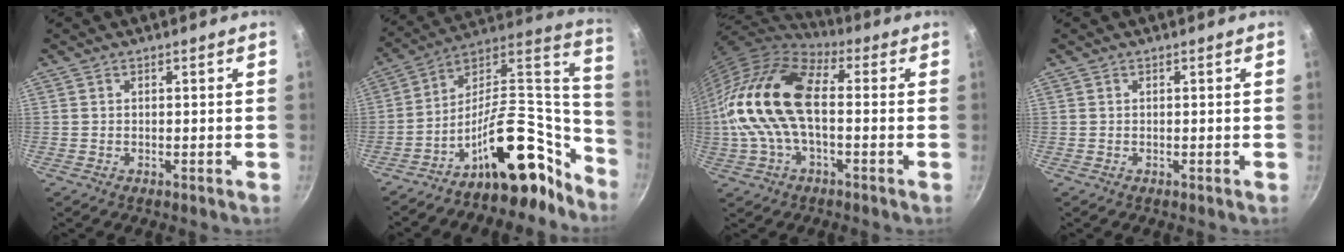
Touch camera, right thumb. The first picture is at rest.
{"total": 25.3, "force": [-14.4, 13.3, 16.1], "torque": [-0.175, 0.122, -0.228]}
{"total": 18.9, "force": [-0.1, 9.9, 16.1], "torque": [-0.303, 0.028, -0.014]}
{"total": 0.0}